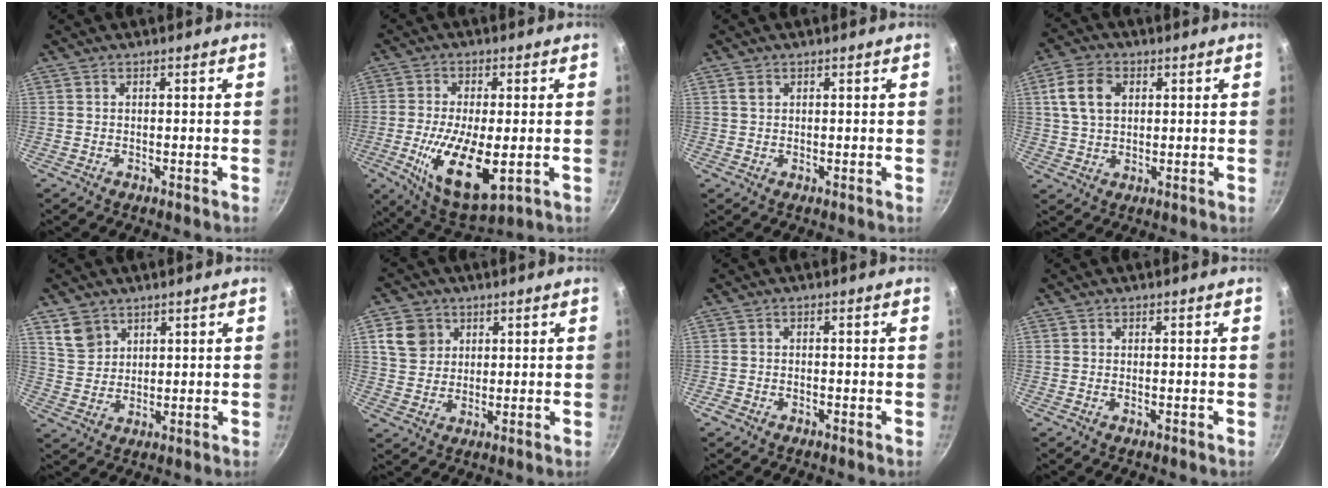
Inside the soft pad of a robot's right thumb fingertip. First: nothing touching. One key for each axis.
{"total": 15.2, "fx": -3.1, "fy": 6.3, "fz": 13.5, "tx": -0.240, "ty": -0.006, "tz": -0.047}
{"total": 1.5, "fx": 0.7, "fy": 1.0, "fz": 0.8, "tx": -0.014, "ty": -0.001, "tz": 0.013}
{"total": 8.1, "fx": 2.2, "fy": 5.7, "fz": 5.4, "tx": -0.088, "ty": 0.007, "tz": 0.040}
{"total": 5.8, "fx": 3.4, "fy": 4.3, "fz": 1.9, "tx": -0.015, "ty": -0.007, "tz": 0.073}
{"total": 7.5, "fx": 2.6, "fy": 6.6, "fz": 2.3, "tx": -0.011, "ty": 0.004, "tz": 0.045}
{"total": 1.2, "fx": -0.9, "fy": 0.7, "fz": 0.4, "tx": -0.017, "ty": 0.011, "tz": -0.020}
{"total": 0.5, "fx": -0.2, "fy": 0.2, "fz": 0.4, "tx": -0.008, "ty": 0.003, "tz": -0.006}